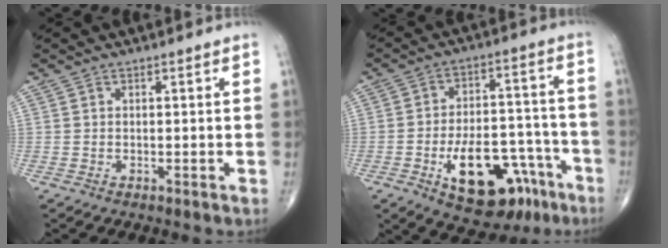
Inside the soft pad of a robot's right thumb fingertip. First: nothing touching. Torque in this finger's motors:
{"motor_torque": [3.37, 1.64, 1.40, -0.21, 0.39]}